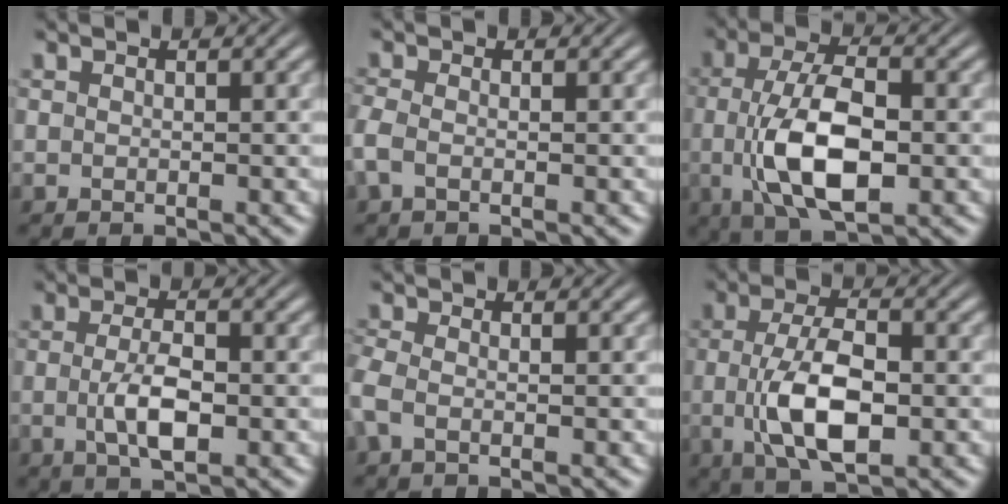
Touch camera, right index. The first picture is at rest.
{"total": 1.9, "force": [-1.0, 1.0, 1.3], "torque": [-0.045, -0.017, -0.013]}
{"total": 8.1, "force": [-0.9, 3.6, 7.2], "torque": [-0.133, -0.018, -0.009]}
{"total": 3.8, "force": [-0.8, 1.0, 3.5], "torque": [-0.061, -0.013, -0.009]}
{"total": 2.2, "force": [-1.1, 1.2, 1.6], "torque": [-0.053, -0.019, -0.015]}
{"total": 6.7, "force": [-1.0, 2.8, 6.0], "torque": [-0.111, -0.015, -0.012]}